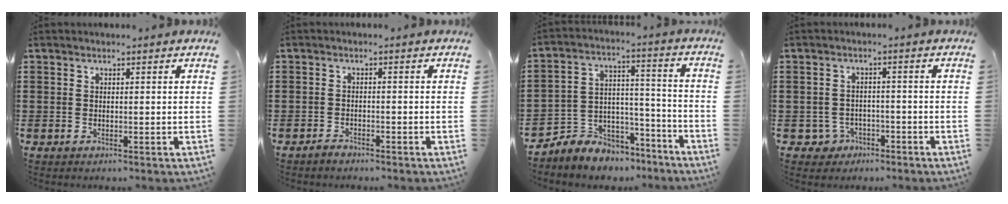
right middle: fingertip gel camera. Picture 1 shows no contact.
{"total": 1.4, "force": [-1.3, 0.4, 0.2], "torque": [-0.008, 0.001, -0.028]}
{"total": 5.9, "force": [-5.3, 2.5, -0.7], "torque": [-0.001, 0.006, -0.107]}
{"total": 2.9, "force": [-2.1, 1.9, 0.5], "torque": [-0.026, -0.001, -0.049]}